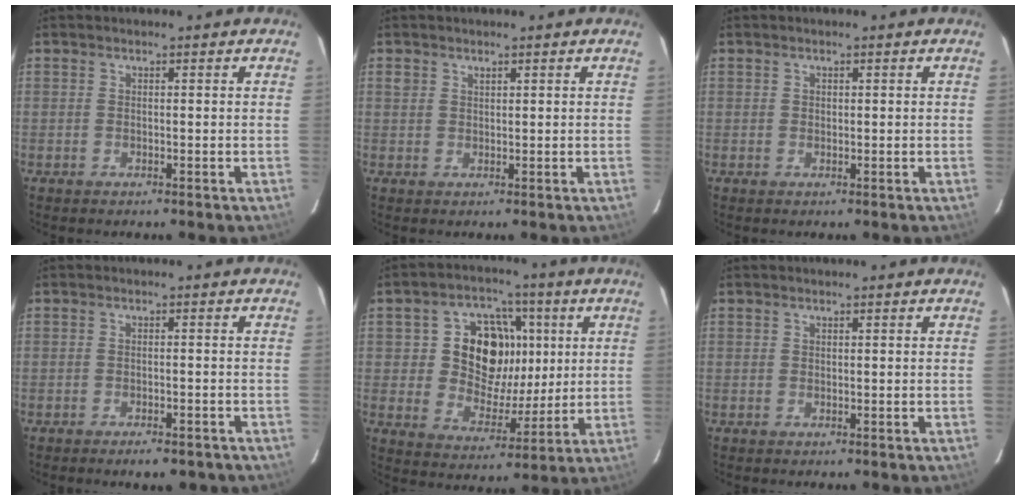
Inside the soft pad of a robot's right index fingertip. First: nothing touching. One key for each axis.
{"total": 1.2, "fx": 0.7, "fy": 0.9, "fz": 0.4, "tx": -0.006, "ty": 0.002, "tz": 0.013}
{"total": 0.6, "fx": 0.1, "fy": 0.6, "fz": 0.1, "tx": 0.001, "ty": 0.003, "tz": 0.002}
{"total": 4.7, "fx": -3.6, "fy": 1.7, "fz": 2.5, "tx": -0.047, "ty": -0.004, "tz": -0.044}
{"total": 13.6, "fx": 2.9, "fy": 11.2, "fz": 7.1, "tx": -0.142, "ty": 0.015, "tz": 0.057}
{"total": 0.0}